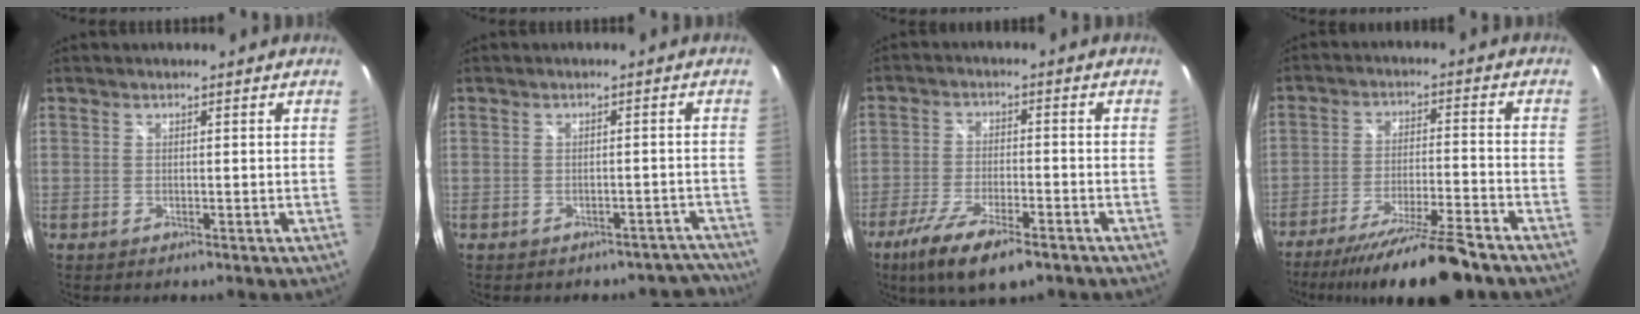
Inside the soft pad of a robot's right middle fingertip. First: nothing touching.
{"total": 6.5, "force": [-5.8, 2.8, 0.4], "torque": [0.013, 0.023, -0.055]}
{"total": 12.1, "force": [-8.0, 3.4, 8.3], "torque": [-0.184, -0.039, -0.143]}
{"total": 15.2, "force": [-13.0, 0.5, 8.0], "torque": [-0.157, -0.021, -0.208]}